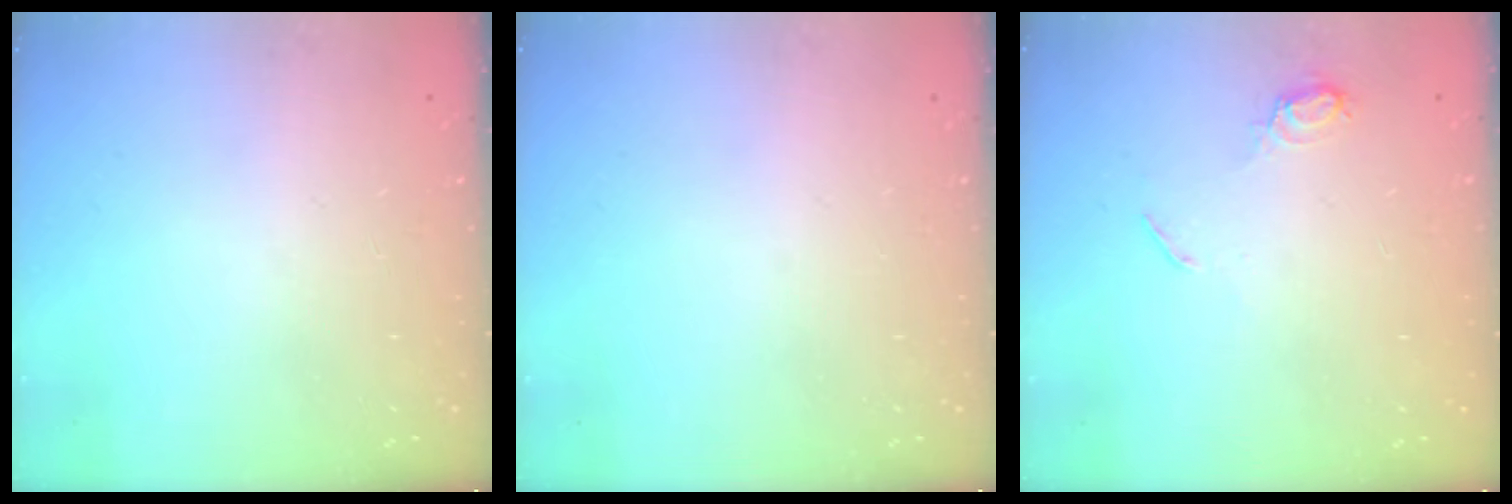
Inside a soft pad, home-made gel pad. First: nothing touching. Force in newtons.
{"total": 0.0}
{"total": 6.0, "press": 6.0, "slide": 0.7}